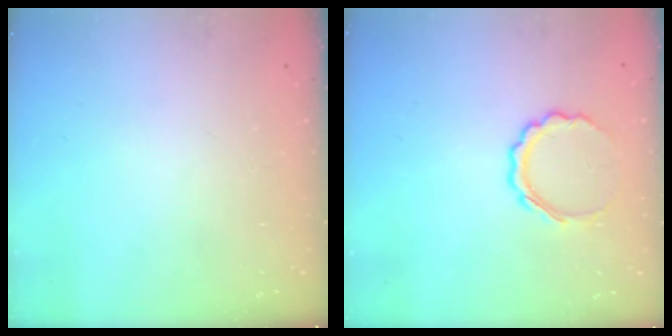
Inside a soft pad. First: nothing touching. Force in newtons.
{"total": 7.6, "press": 7.4, "slide": 1.6}